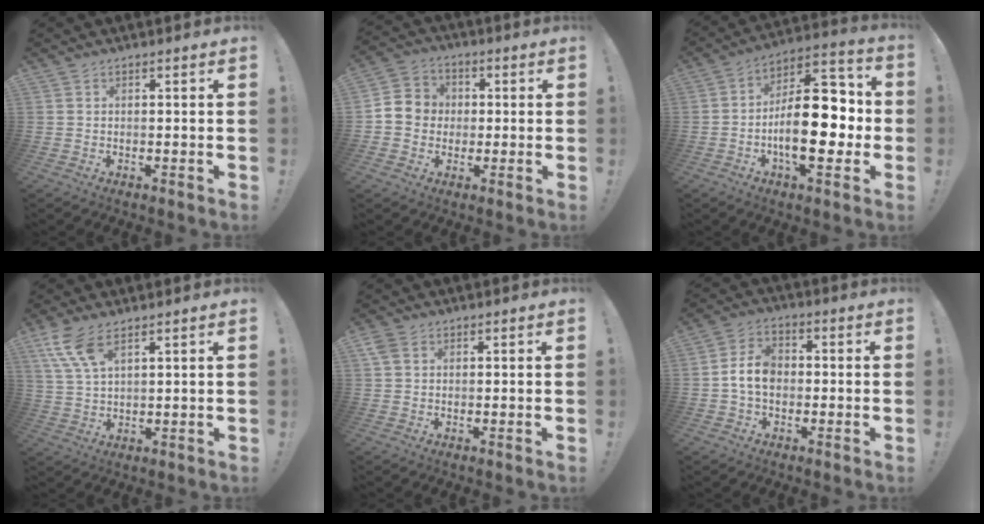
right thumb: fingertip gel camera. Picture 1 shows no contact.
{"total": 7.9, "force": [-0.4, 7.7, 2.0], "torque": [-0.036, 0.015, -0.004]}
{"total": 21.6, "force": [-3.8, 10.2, 18.6], "torque": [-0.290, 0.020, -0.057]}
{"total": 8.9, "force": [5.6, 3.1, 6.2], "torque": [-0.134, -0.019, 0.106]}
{"total": 3.0, "force": [1.2, 2.2, 1.7], "torque": [-0.032, 0.004, 0.026]}
{"total": 8.4, "force": [-0.8, 5.7, 6.1], "torque": [-0.117, 0.018, -0.009]}